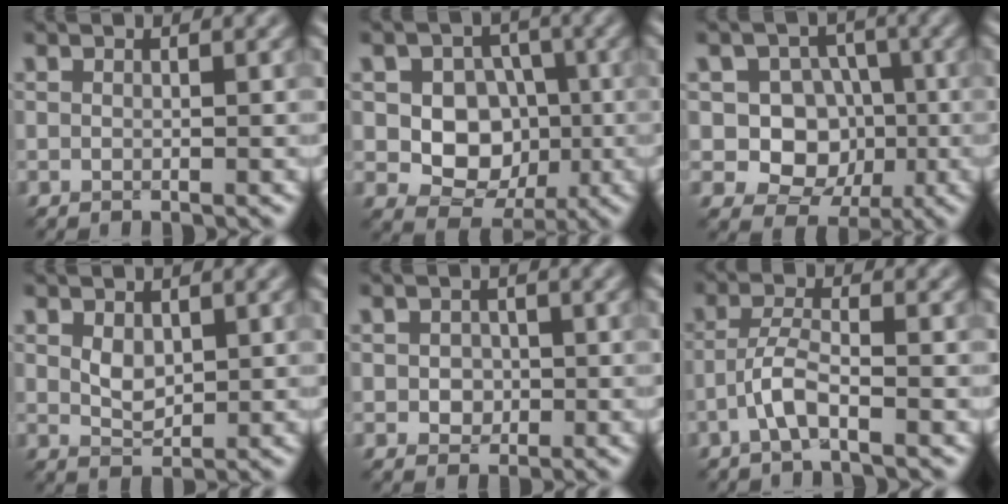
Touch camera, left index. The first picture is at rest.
{"total": 7.0, "force": [-0.4, 5.8, 3.9], "torque": [-0.053, 0.010, -0.020]}
{"total": 7.2, "force": [-0.6, 6.4, 3.3], "torque": [-0.044, 0.017, -0.036]}
{"total": 1.9, "force": [0.5, 1.2, 1.4], "torque": [-0.030, -0.003, 0.012]}
{"total": 1.7, "force": [-0.2, 1.4, 0.9], "torque": [-0.017, -0.002, -0.006]}
{"total": 2.9, "force": [-1.6, 0.5, 2.3], "torque": [-0.054, 0.008, -0.042]}